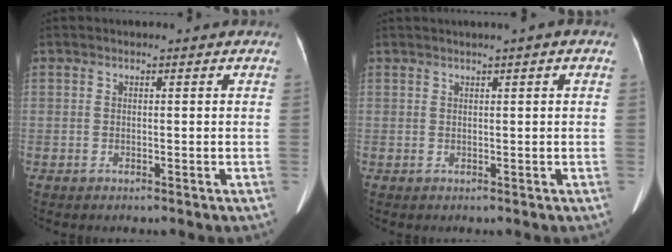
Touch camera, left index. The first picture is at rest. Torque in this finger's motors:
{"motor_torque": [0.53, -0.82, 0.05, 0.03]}